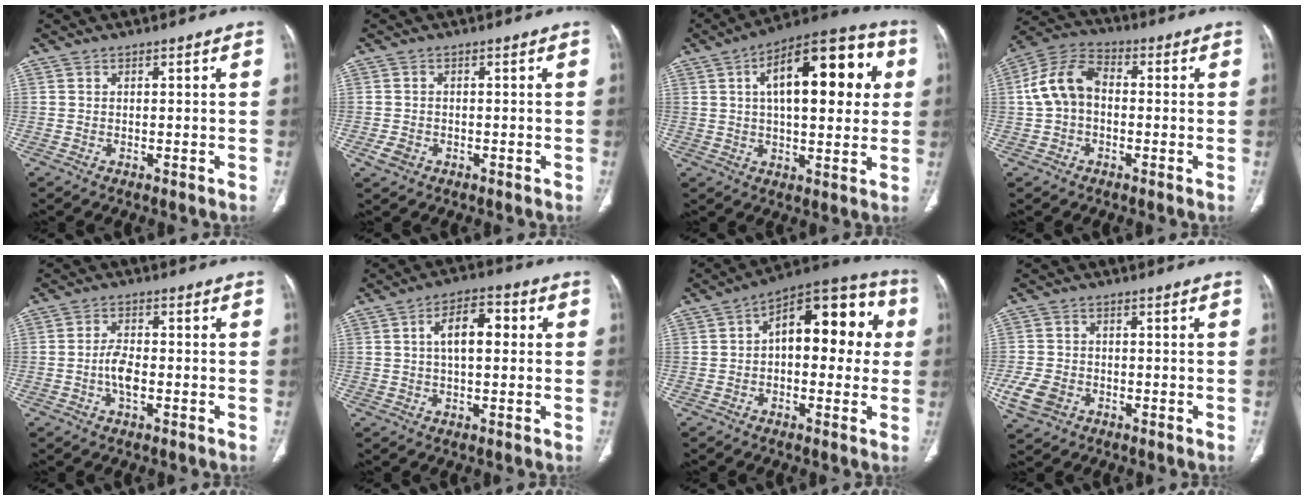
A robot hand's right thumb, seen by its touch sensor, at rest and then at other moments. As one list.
[{"total": 2.4, "force": [-1.0, 1.9, 1.1], "torque": [-0.020, 0.003, -0.014]}, {"total": 21.0, "force": [5.1, 9.3, 18.2], "torque": [-0.231, 0.020, 0.064]}, {"total": 9.8, "force": [-0.1, 6.8, 7.0], "torque": [-0.131, 0.032, -0.014]}, {"total": 4.3, "force": [-1.1, 2.0, 3.6], "torque": [-0.067, 0.010, -0.024]}, {"total": 8.0, "force": [1.3, 4.0, 6.9], "torque": [-0.105, 0.020, 0.016]}, {"total": 16.6, "force": [1.9, 8.9, 13.8], "torque": [-0.143, 0.044, 0.019]}, {"total": 6.3, "force": [-2.4, 4.8, 3.2], "torque": [-0.070, 0.010, -0.040]}]